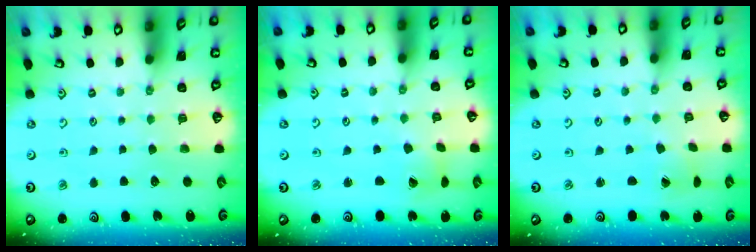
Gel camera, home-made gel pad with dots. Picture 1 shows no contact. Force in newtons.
{"total": 1.8, "press": 1.8, "slide": 0.2}
{"total": 1.7, "press": 1.7, "slide": 0.1}